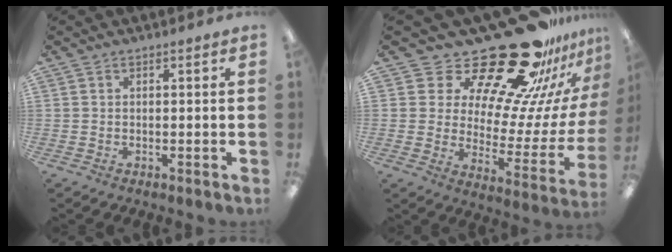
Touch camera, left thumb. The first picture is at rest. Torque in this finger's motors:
{"motor_torque": [0.84, 0.99, 0.03, -0.32, 0.00]}